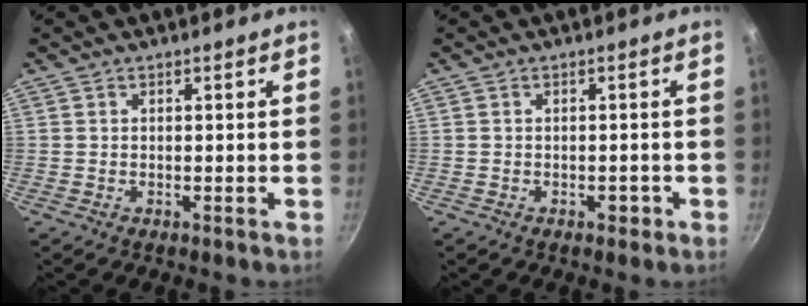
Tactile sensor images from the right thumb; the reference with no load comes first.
{"total": 1.5, "force": [-0.7, 1.0, 0.7], "torque": [0.001, 0.012, -0.005]}